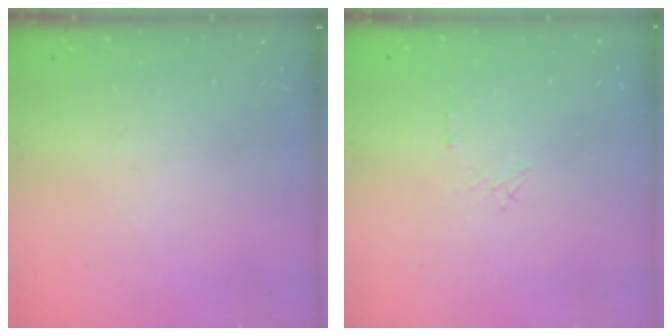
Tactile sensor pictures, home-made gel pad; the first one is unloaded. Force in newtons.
{"total": 6.3, "press": 6.3, "slide": 0.7}